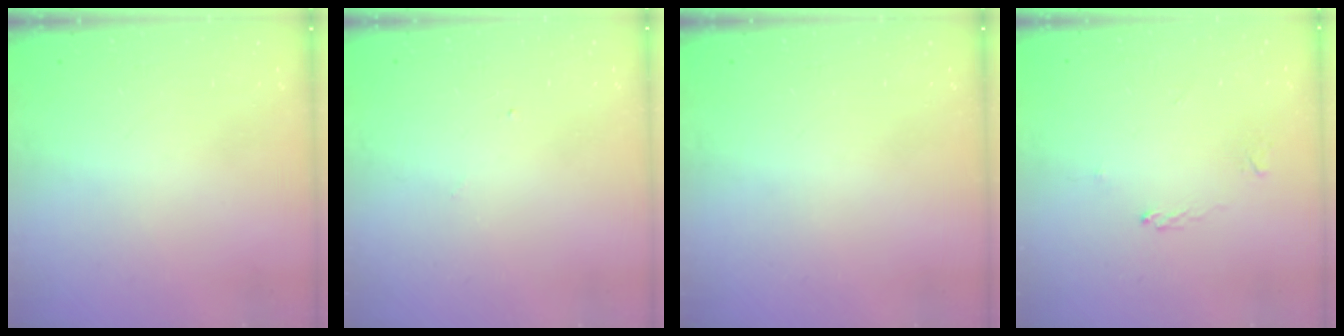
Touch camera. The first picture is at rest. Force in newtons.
{"total": 3.0, "press": 3.0, "slide": 0.4}
{"total": 0.0}
{"total": 1.9, "press": 1.9, "slide": 0.5}